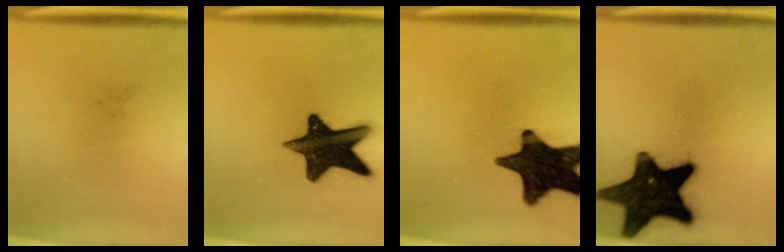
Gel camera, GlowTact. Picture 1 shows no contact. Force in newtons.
{"total": 16.5}
{"total": 17.9}
{"total": 19.5}